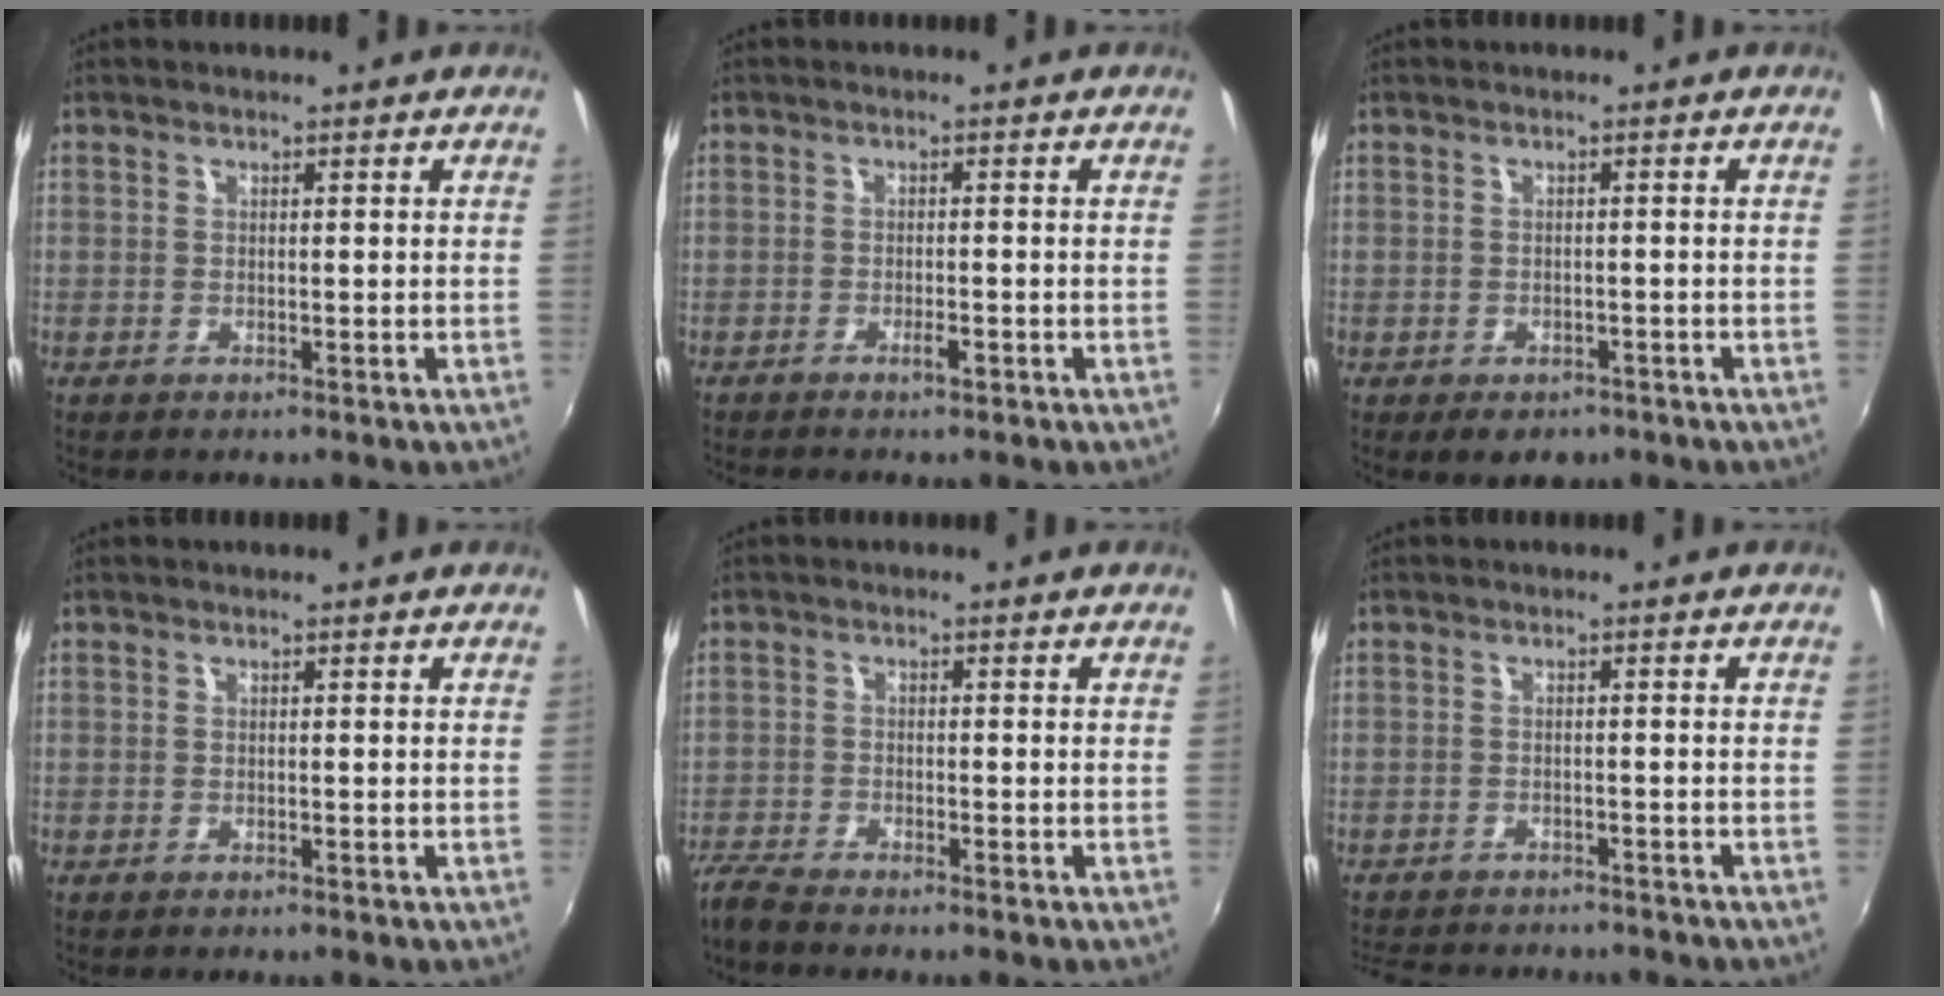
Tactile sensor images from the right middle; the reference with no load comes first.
{"total": 1.5, "force": [-1.1, 0.2, 1.0], "torque": [-0.023, 0.001, -0.021]}
{"total": 4.1, "force": [-2.7, 2.5, 1.8], "torque": [-0.038, -0.015, -0.034]}
{"total": 0.0}
{"total": 4.1, "force": [-3.9, 0.2, 1.2], "torque": [-0.042, -0.015, -0.080]}
{"total": 9.8, "force": [-8.7, 2.8, 3.4], "torque": [-0.084, -0.015, -0.127]}